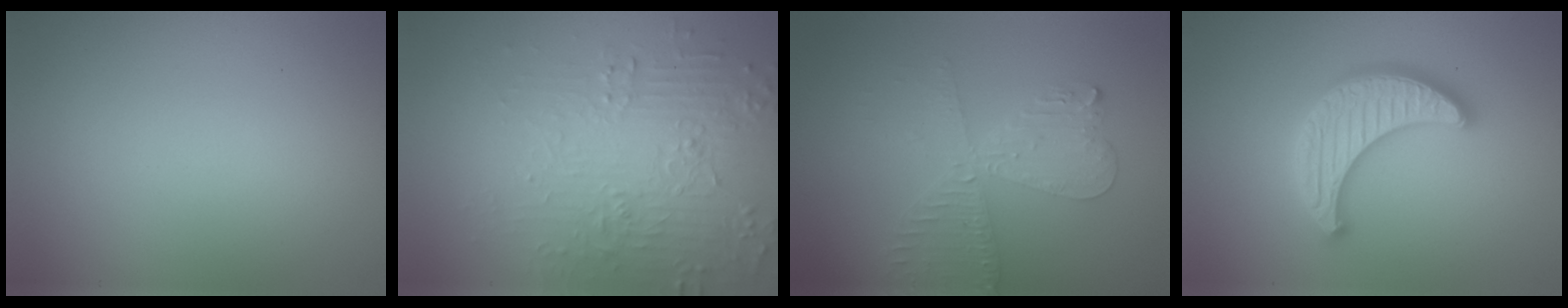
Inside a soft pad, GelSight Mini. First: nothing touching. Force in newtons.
{"total": 4.4, "press": 4.3, "slide": 0.7}
{"total": 4.0, "press": 3.5, "slide": 2.0}
{"total": 4.4, "press": 4.3, "slide": 0.9}